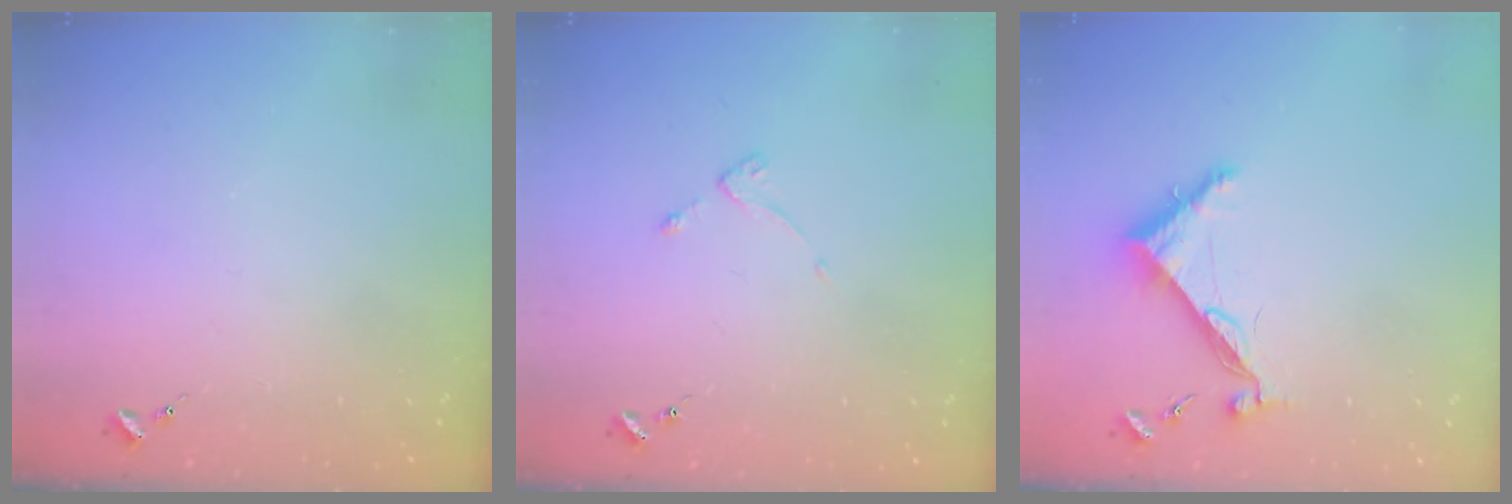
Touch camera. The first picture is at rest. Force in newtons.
{"total": 2.7, "press": 2.6, "slide": 0.5}
{"total": 7.3, "press": 7.3, "slide": 0.6}